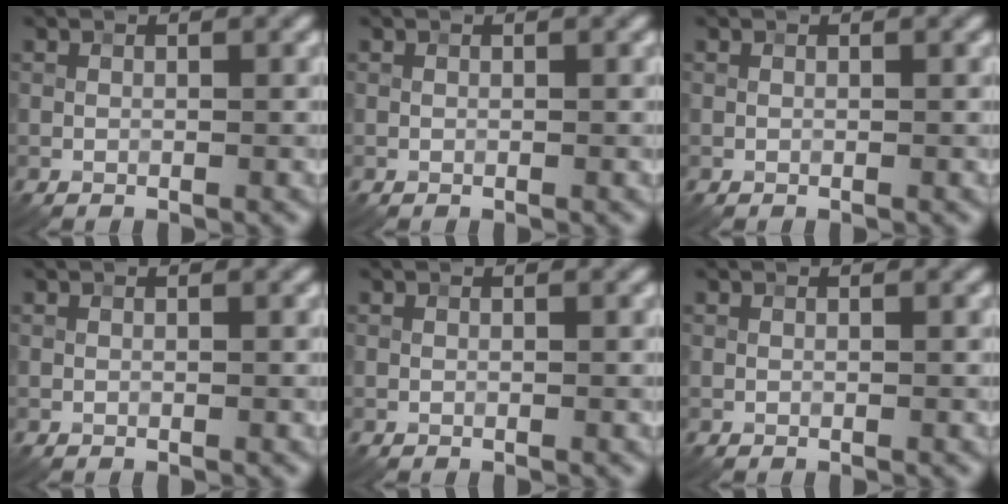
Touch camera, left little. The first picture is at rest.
{"total": 0.0}
{"total": 0.0}
{"total": 0.0}
{"total": 0.0}
{"total": 0.0}